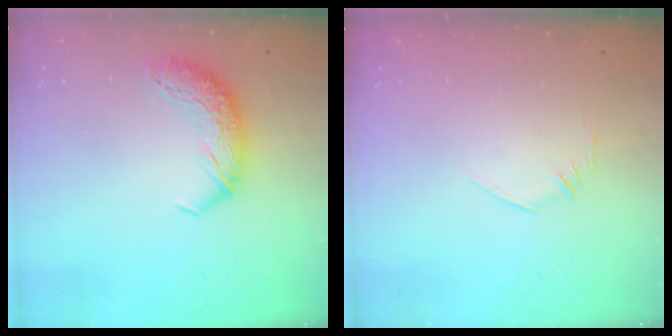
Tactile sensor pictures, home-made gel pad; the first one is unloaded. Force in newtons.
{"total": 7.2, "press": 7.2, "slide": 1.0}